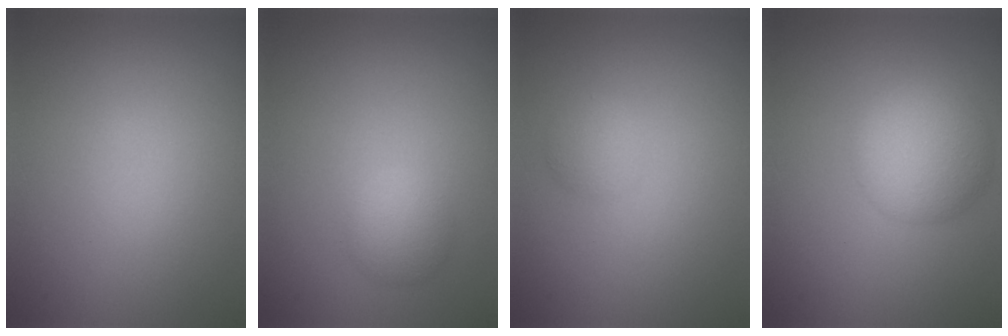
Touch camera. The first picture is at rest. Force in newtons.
{"total": 2.4, "press": 2.4, "slide": 0.0}
{"total": 1.3, "press": 1.3, "slide": 0.0}
{"total": 5.2, "press": 5.2, "slide": 0.3}